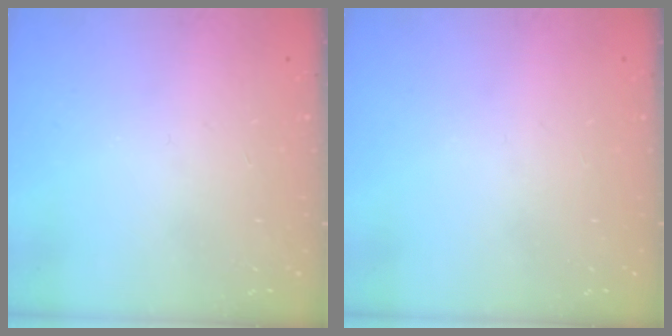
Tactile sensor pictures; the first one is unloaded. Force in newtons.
{"total": 0.0}